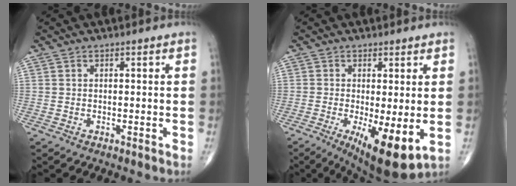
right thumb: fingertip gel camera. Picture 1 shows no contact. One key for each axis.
{"total": 10.8, "fx": -2.4, "fy": 3.3, "fz": 10.0, "tx": -0.157, "ty": -0.027, "tz": -0.029}